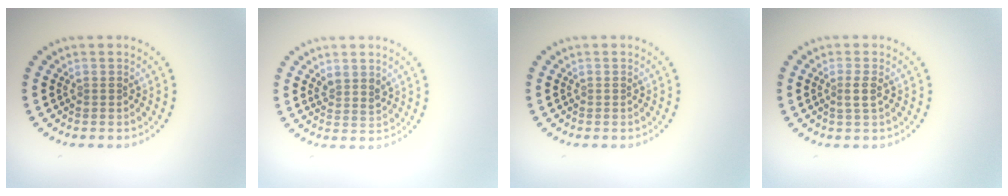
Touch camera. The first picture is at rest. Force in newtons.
{"total": 1.6, "press": 1.3, "slide": 0.9}
{"total": 0.0}
{"total": 1.4, "press": 1.1, "slide": 0.8}